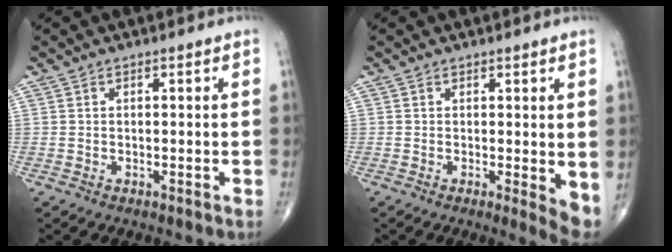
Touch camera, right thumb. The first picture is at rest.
{"total": 4.1, "force": [0.5, 1.3, 3.9], "torque": [-0.052, -0.013, 0.006]}